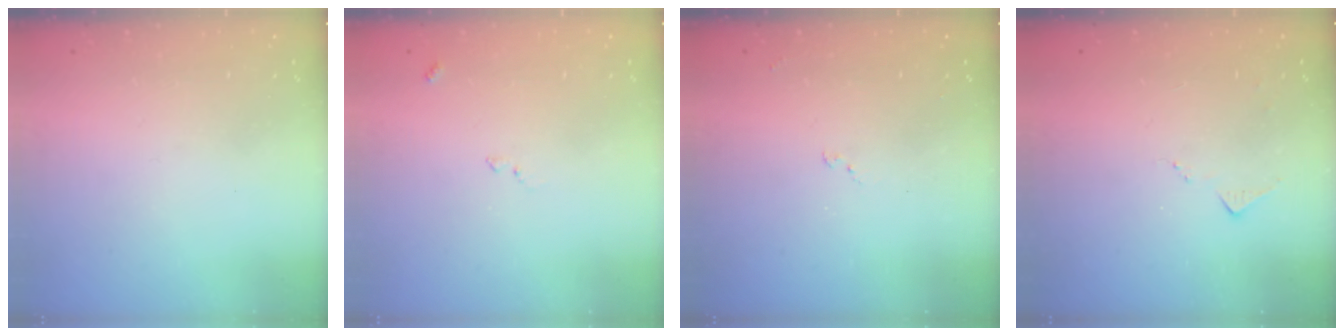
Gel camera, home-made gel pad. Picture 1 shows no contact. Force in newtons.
{"total": 9.5, "press": 9.5, "slide": 0.8}
{"total": 8.0, "press": 7.9, "slide": 0.7}
{"total": 6.0, "press": 5.9, "slide": 0.7}